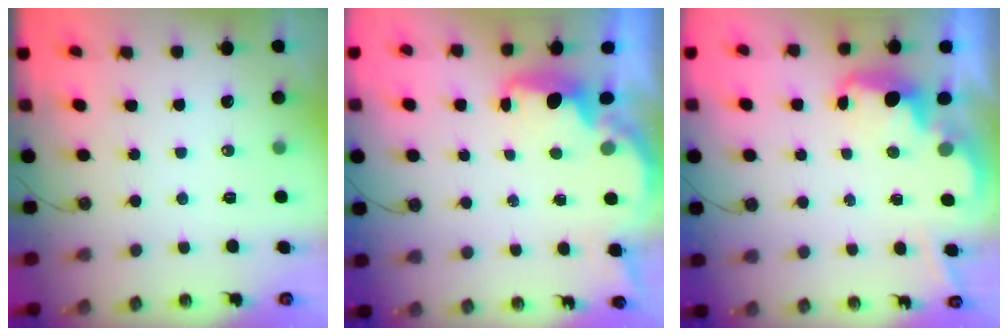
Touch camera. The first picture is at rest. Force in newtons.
{"total": 2.1, "press": 1.9, "slide": 0.8}
{"total": 2.6, "press": 2.6, "slide": 0.5}